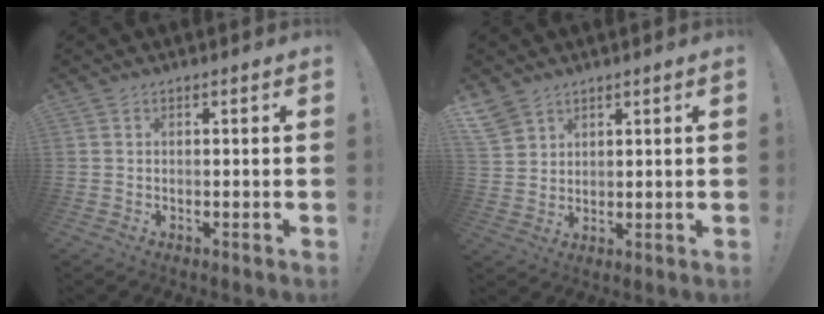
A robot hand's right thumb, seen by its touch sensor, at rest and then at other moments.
{"total": 6.3, "force": [4.5, 4.0, 1.7], "torque": [-0.036, -0.023, 0.092]}